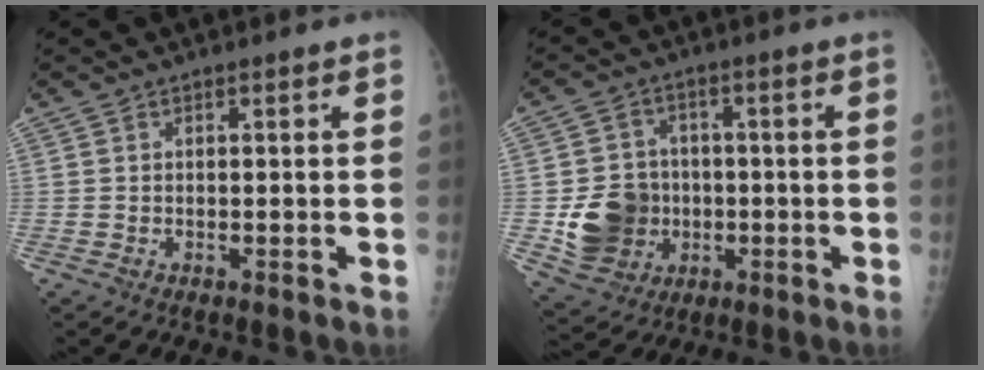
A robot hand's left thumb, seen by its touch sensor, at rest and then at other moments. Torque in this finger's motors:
{"motor_torque": [0.02, 1.23, 0.22, -0.07, 0.08]}